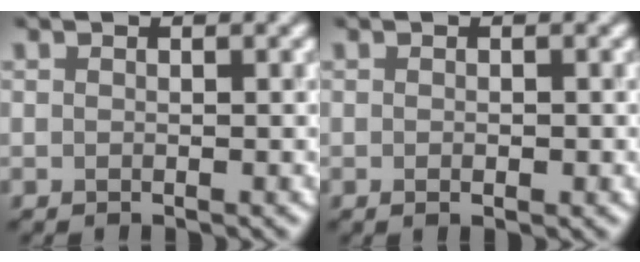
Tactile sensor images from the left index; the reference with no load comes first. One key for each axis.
{"total": 1.6, "fx": 0.2, "fy": 0.7, "fz": 1.4, "tx": -0.002, "ty": 0.009, "tz": 0.001}